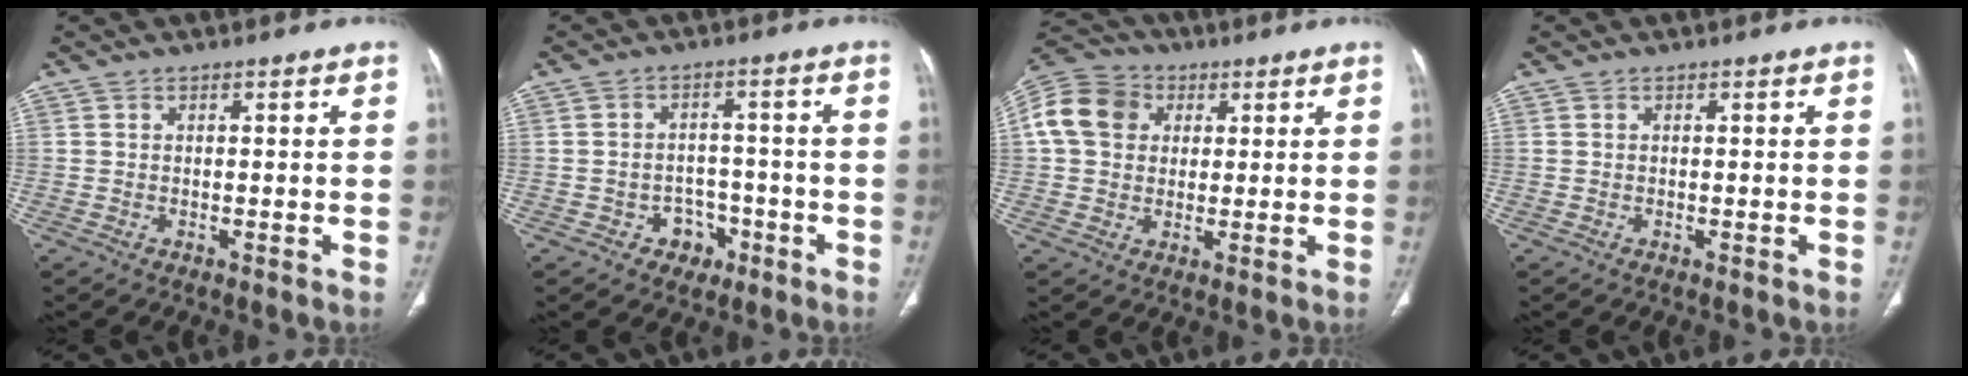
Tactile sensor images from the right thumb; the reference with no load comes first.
{"total": 5.2, "force": [-2.6, 4.2, 1.6], "torque": [0.005, 0.030, -0.031]}
{"total": 12.8, "force": [3.3, 10.4, 6.6], "torque": [-0.123, 0.021, 0.051]}
{"total": 0.0}